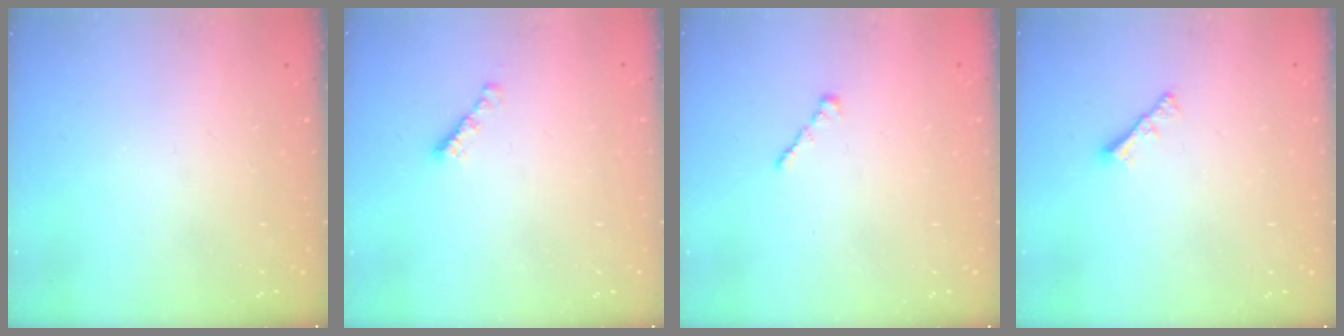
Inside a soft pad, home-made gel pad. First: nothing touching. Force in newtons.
{"total": 2.4, "press": 2.4, "slide": 0.4}
{"total": 1.4, "press": 1.3, "slide": 0.5}
{"total": 2.2, "press": 2.1, "slide": 0.6}